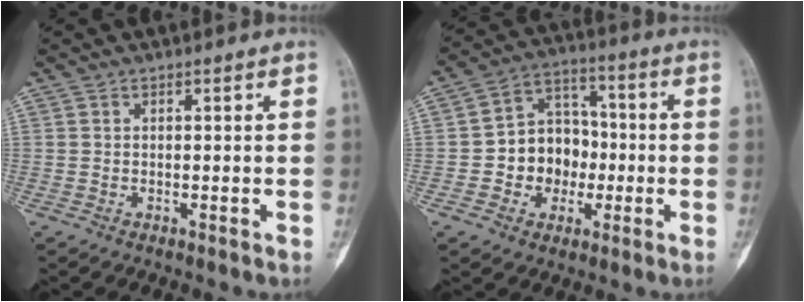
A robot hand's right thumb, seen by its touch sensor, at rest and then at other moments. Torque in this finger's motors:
{"motor_torque": [-0.33, 0.79, -0.01, -0.22, 0.10]}